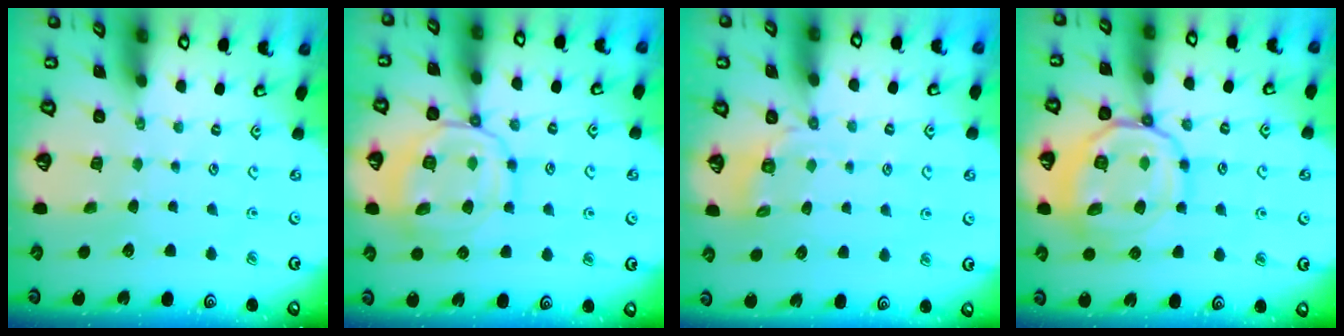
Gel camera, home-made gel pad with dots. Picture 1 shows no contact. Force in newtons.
{"total": 12.6, "press": 12.6, "slide": 1.2}
{"total": 3.8, "press": 3.2, "slide": 2.1}
{"total": 15.3, "press": 15.3, "slide": 1.4}